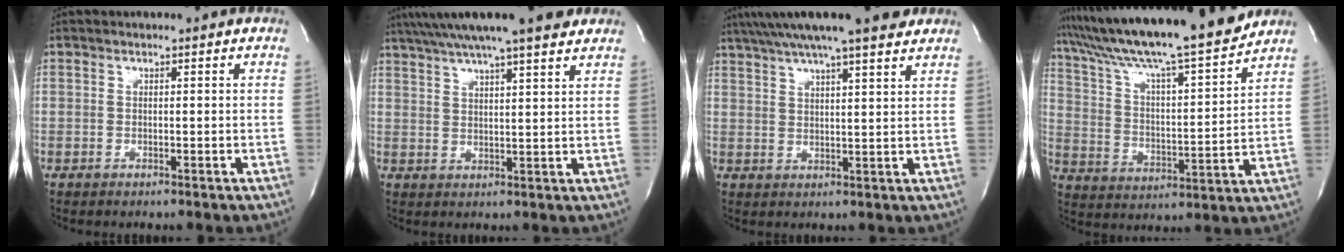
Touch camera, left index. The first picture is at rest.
{"total": 16.6, "force": [13.6, 1.4, 9.5], "torque": [-0.167, 0.030, 0.198]}
{"total": 16.1, "force": [13.1, 1.4, 9.2], "torque": [-0.162, 0.029, 0.190]}
{"total": 19.6, "force": [17.3, 0.0, 9.3], "torque": [-0.165, -0.015, 0.278]}